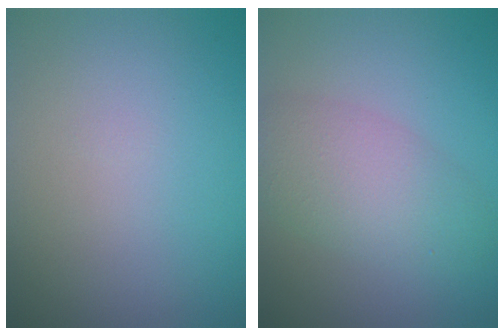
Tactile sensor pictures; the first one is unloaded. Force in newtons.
{"total": 4.9, "press": 4.9, "slide": 0.2}